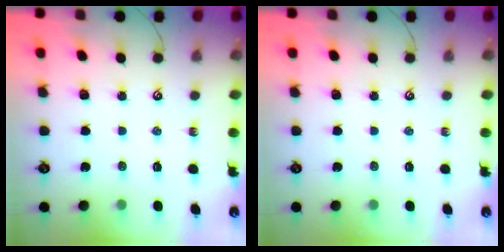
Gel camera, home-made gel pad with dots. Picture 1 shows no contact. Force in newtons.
{"total": 0.0}